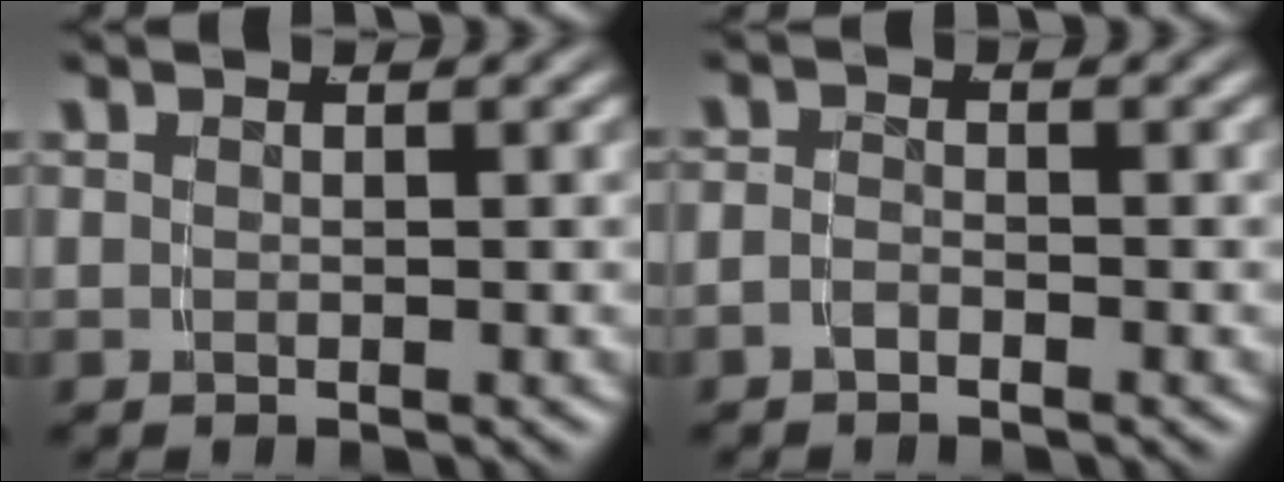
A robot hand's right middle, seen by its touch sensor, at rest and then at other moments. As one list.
[{"total": 1.3, "force": [-1.2, 0.4, 0.3], "torque": [-0.006, -0.007, -0.023]}]